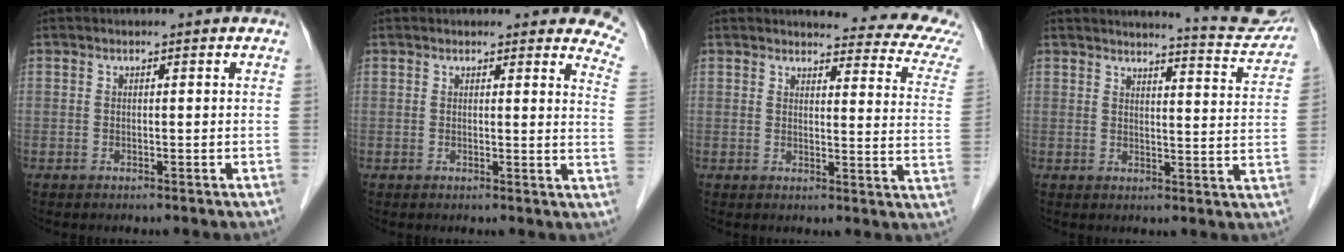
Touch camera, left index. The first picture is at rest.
{"total": 9.0, "force": [8.2, 2.1, 2.9], "torque": [-0.002, -0.033, 0.054]}
{"total": 13.0, "force": [12.0, 1.9, 4.5], "torque": [-0.028, -0.057, 0.099]}
{"total": 10.1, "force": [9.9, 0.4, 1.9], "torque": [-0.019, -0.037, 0.101]}